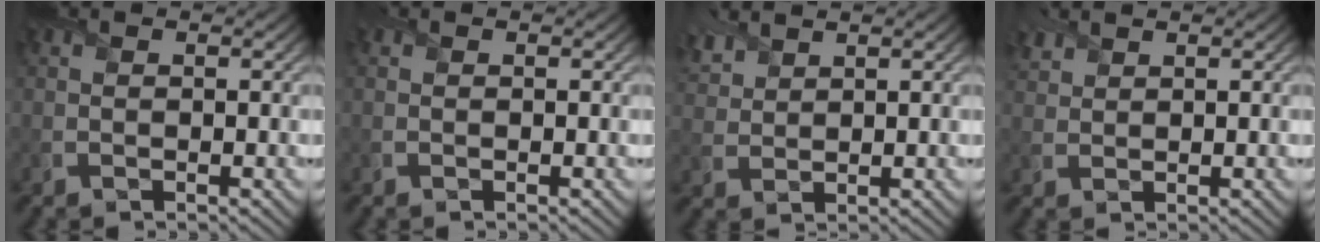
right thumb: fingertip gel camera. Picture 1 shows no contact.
{"total": 0.0}
{"total": 3.9, "force": [3.3, 1.4, 1.6], "torque": [-0.050, 0.014, 0.073]}
{"total": 2.2, "force": [2.0, 0.7, 0.6], "torque": [-0.019, 0.008, 0.047]}